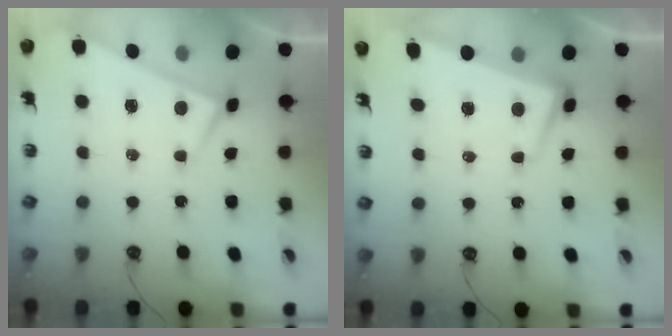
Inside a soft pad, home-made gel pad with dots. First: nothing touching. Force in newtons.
{"total": 2.2, "press": 0.3, "slide": 2.1}